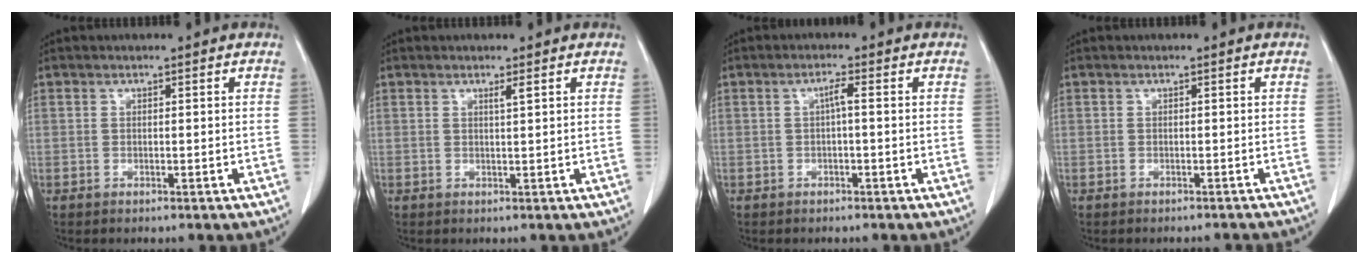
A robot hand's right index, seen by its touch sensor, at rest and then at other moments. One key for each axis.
{"total": 0.9, "fx": 0.5, "fy": -0.2, "fz": 0.7, "tx": -0.017, "ty": -0.004, "tz": 0.011}
{"total": 1.7, "fx": 0.1, "fy": 0.1, "fz": 1.7, "tx": -0.030, "ty": 0.004, "tz": 0.001}
{"total": 2.7, "fx": -2.7, "fy": 0.4, "fz": 0.3, "tx": -0.001, "ty": -0.008, "tz": -0.032}